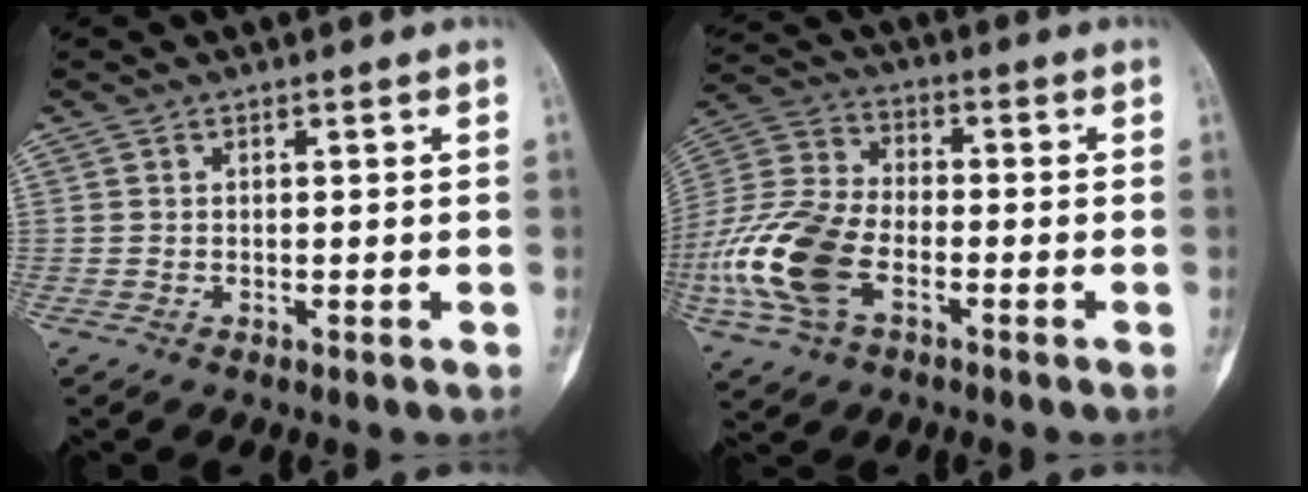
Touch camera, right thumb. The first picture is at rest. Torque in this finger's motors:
{"motor_torque": [2.25, 2.18, 1.43, -1.35, 0.52]}